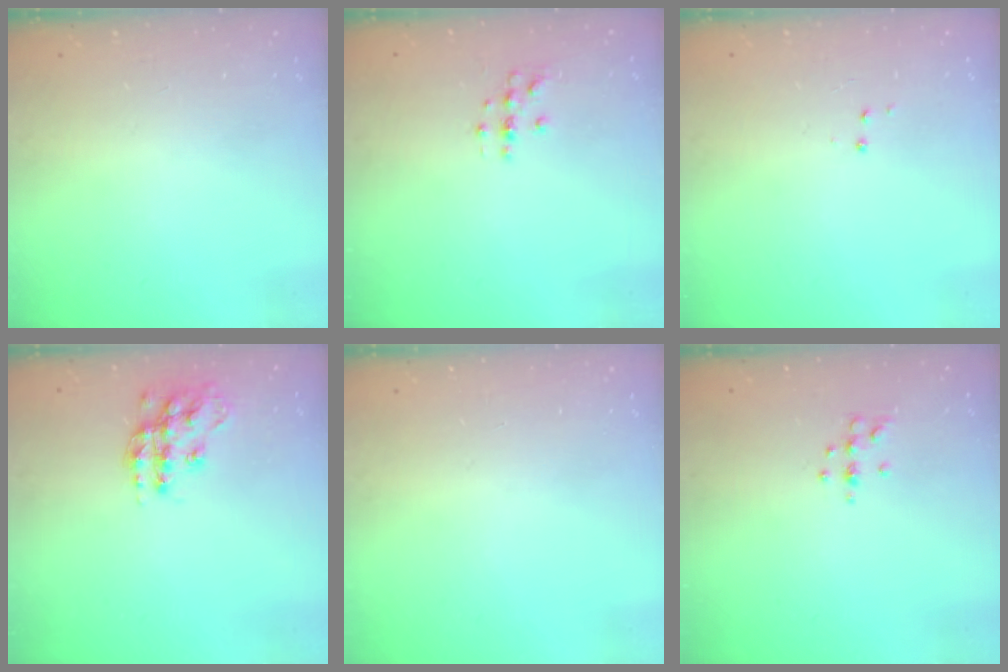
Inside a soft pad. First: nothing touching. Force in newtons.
{"total": 2.0, "press": 2.0, "slide": 0.2}
{"total": 2.9, "press": 2.8, "slide": 0.4}
{"total": 15.0, "press": 15.0, "slide": 1.0}
{"total": 0.0}
{"total": 4.8, "press": 4.4, "slide": 1.8}